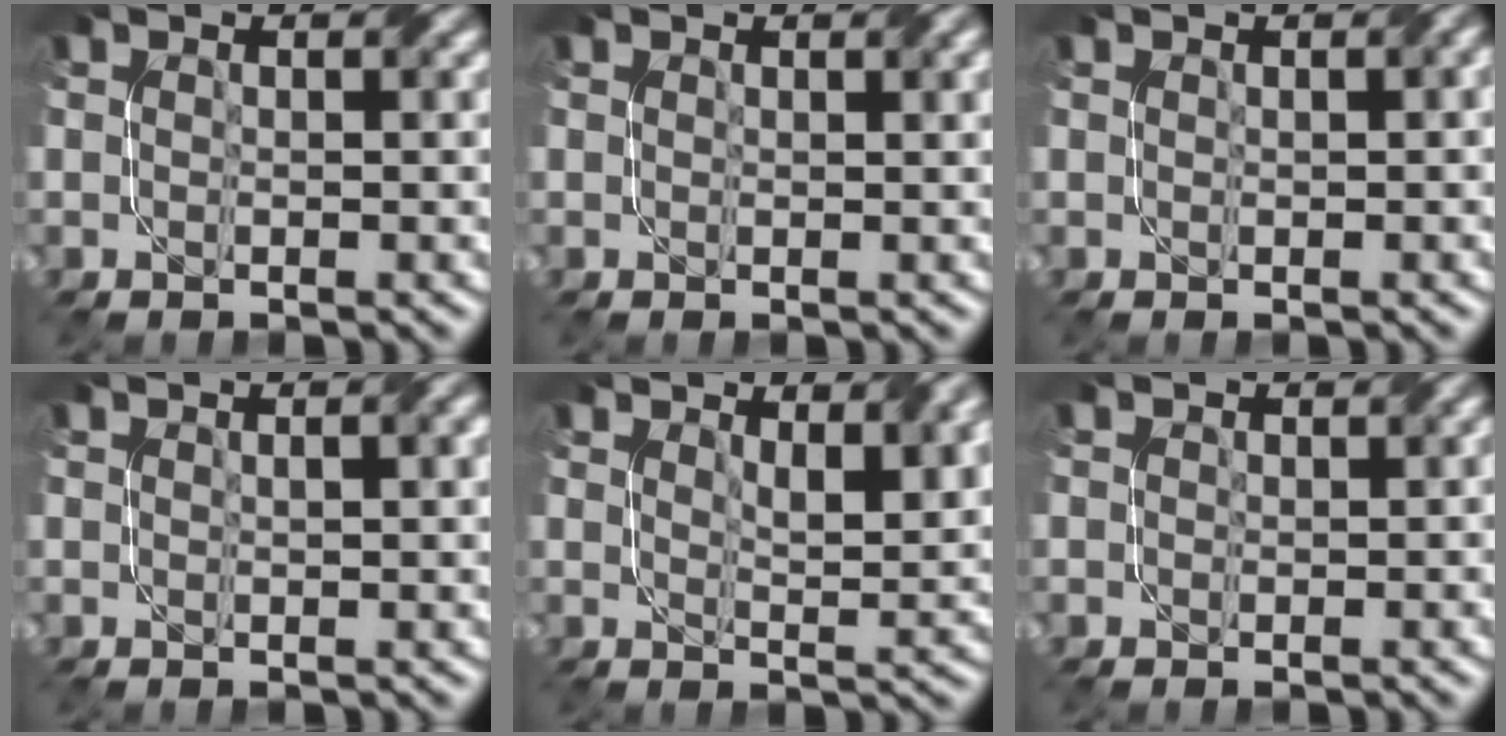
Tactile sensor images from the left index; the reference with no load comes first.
{"total": 0.0}
{"total": 1.1, "force": [0.4, 0.1, 1.0], "torque": [-0.014, 0.003, 0.007]}
{"total": 2.0, "force": [0.6, 0.6, 1.8], "torque": [-0.022, 0.003, 0.010]}
{"total": 5.0, "force": [2.9, 1.5, 3.8], "torque": [-0.056, 0.001, 0.052]}
{"total": 0.9, "force": [-0.7, 0.4, -0.1], "torque": [0.005, -0.003, -0.017]}